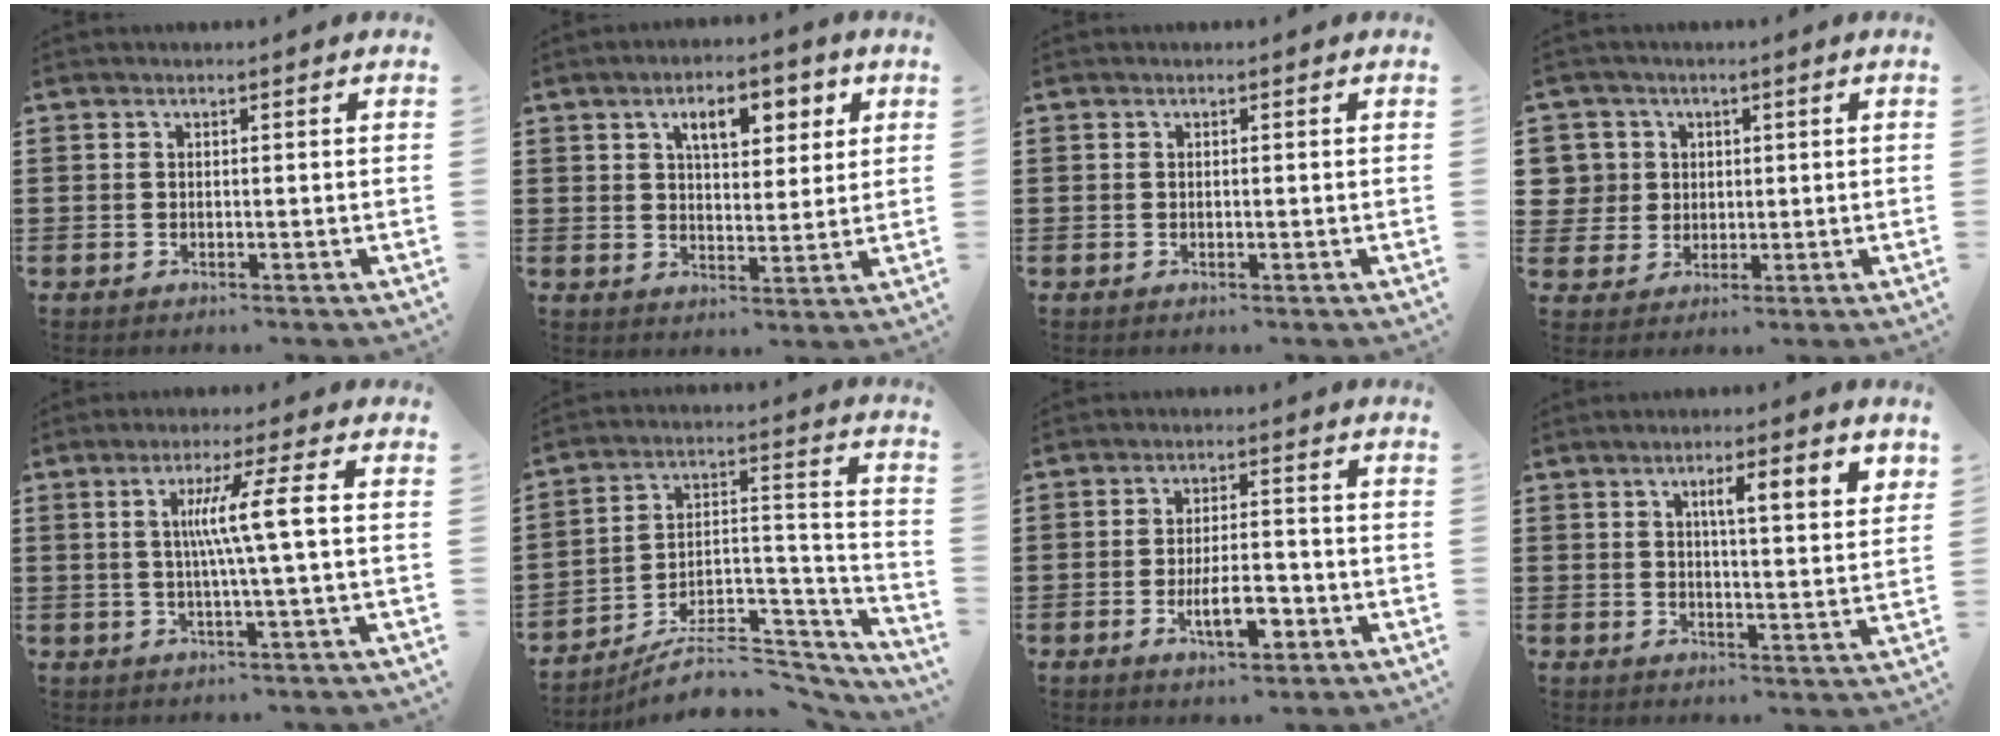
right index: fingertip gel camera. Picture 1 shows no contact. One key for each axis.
{"total": 6.5, "fx": 3.2, "fy": 2.9, "fz": 4.9, "tx": -0.077, "ty": -0.001, "tz": 0.045}
{"total": 0.0}
{"total": 5.0, "fx": 1.1, "fy": 4.9, "fz": 0.5, "tx": -0.041, "ty": 0.014, "tz": 0.017}
{"total": 7.1, "fx": 0.5, "fy": -0.7, "fz": 7.1, "tx": -0.134, "ty": -0.002, "tz": -0.002}
{"total": 7.8, "fx": -6.2, "fy": 3.2, "fz": 3.4, "tx": -0.045, "ty": 0.018, "tz": -0.112}
{"total": 6.4, "fx": -2.6, "fy": 2.4, "fz": 5.3, "tx": -0.099, "ty": 0.001, "tz": -0.048}
{"total": 5.4, "fx": 2.3, "fy": 0.9, "fz": 4.8, "tx": -0.090, "ty": 0.001, "tz": 0.032}